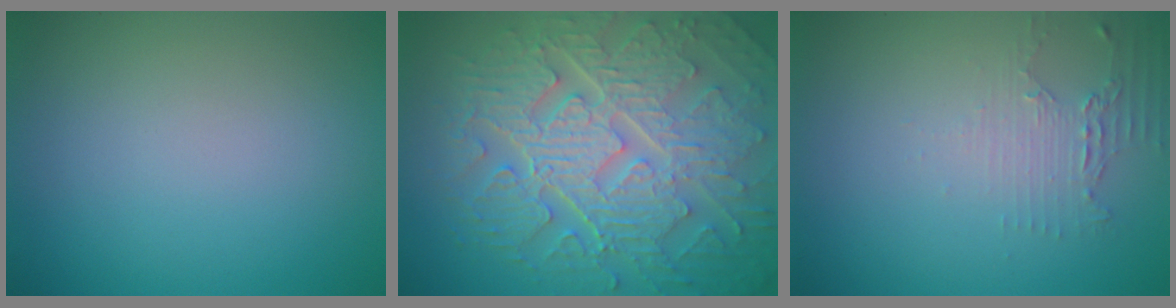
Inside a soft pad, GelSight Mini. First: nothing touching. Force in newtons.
{"total": 10.7, "press": 7.1, "slide": 8.0}
{"total": 2.3, "press": 1.7, "slide": 1.5}